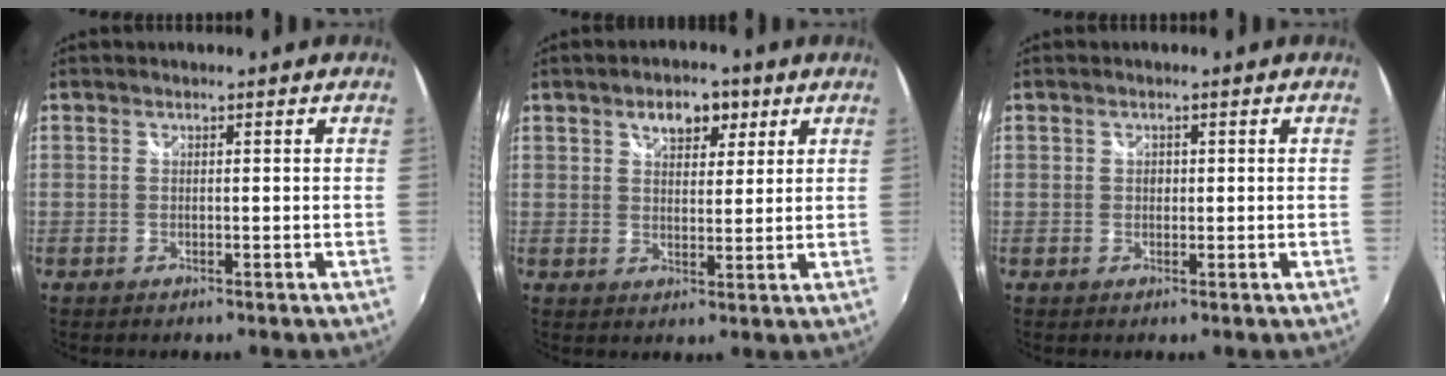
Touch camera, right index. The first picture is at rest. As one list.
[{"total": 6.3, "force": [3.4, 3.7, 3.7], "torque": [-0.058, 0.016, 0.055]}, {"total": 1.0, "force": [-0.1, 0.9, 0.3], "torque": [-0.002, 0.001, -0.003]}]